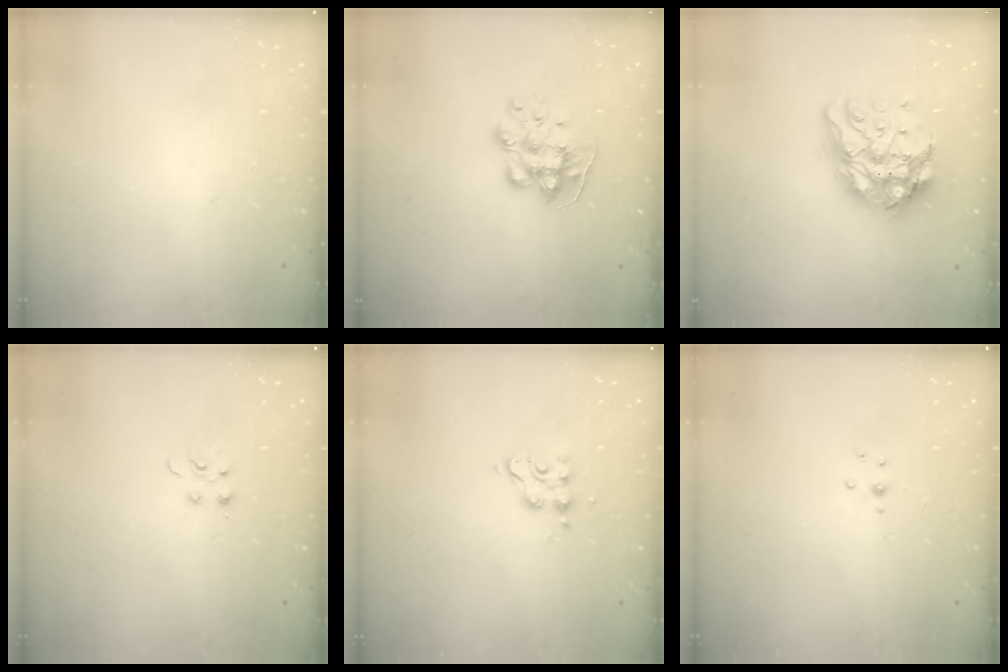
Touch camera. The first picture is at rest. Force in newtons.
{"total": 11.3, "press": 11.3, "slide": 0.7}
{"total": 15.3, "press": 15.2, "slide": 2.0}
{"total": 2.9, "press": 2.9, "slide": 0.4}
{"total": 4.3, "press": 4.3, "slide": 0.1}
{"total": 2.5, "press": 2.3, "slide": 1.0}